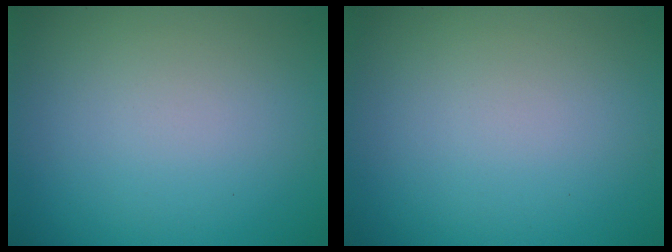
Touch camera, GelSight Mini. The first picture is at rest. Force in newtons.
{"total": 0.0}